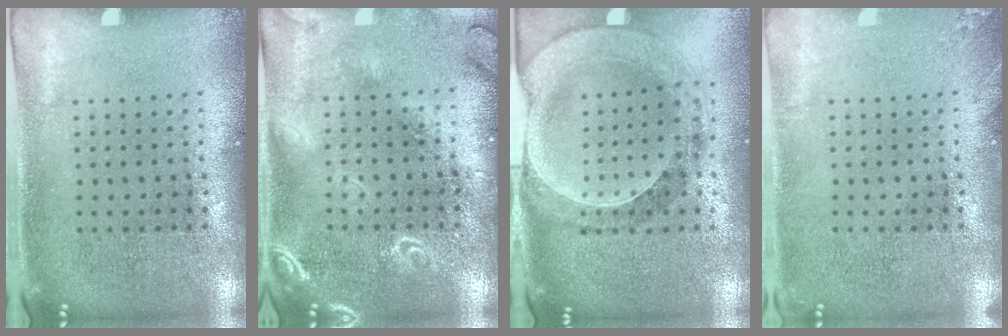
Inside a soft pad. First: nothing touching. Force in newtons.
{"total": 3.3, "press": 3.3, "slide": 0.4}
{"total": 1.5, "press": 1.5, "slide": 0.4}
{"total": 1.2, "press": 1.2, "slide": 0.1}